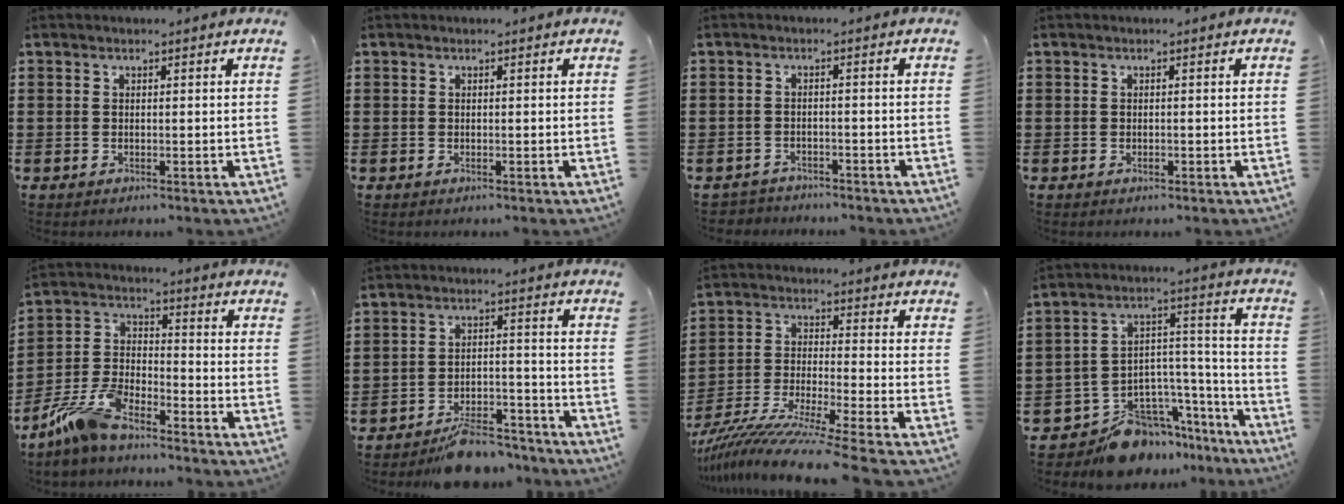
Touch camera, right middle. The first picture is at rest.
{"total": 0.0}
{"total": 1.9, "force": [-1.9, 0.2, -0.3], "torque": [-0.001, 0.000, -0.043]}
{"total": 0.0}
{"total": 9.0, "force": [-7.4, 2.5, 4.4], "torque": [-0.106, 0.009, -0.145]}
{"total": 6.6, "force": [-6.2, 1.4, 1.8], "torque": [-0.015, 0.028, -0.117]}
{"total": 9.3, "force": [-8.3, -0.9, 4.0], "torque": [-0.071, -0.010, -0.167]}
{"total": 10.1, "force": [-8.7, 4.6, 2.3], "torque": [-0.034, 0.027, -0.156]}